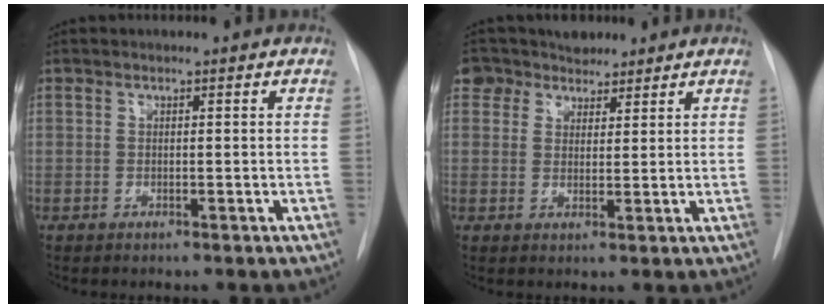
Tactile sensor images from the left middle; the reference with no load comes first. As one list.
[{"total": 5.2, "force": [4.1, 3.2, 0.2], "torque": [-0.001, 0.021, 0.071]}]